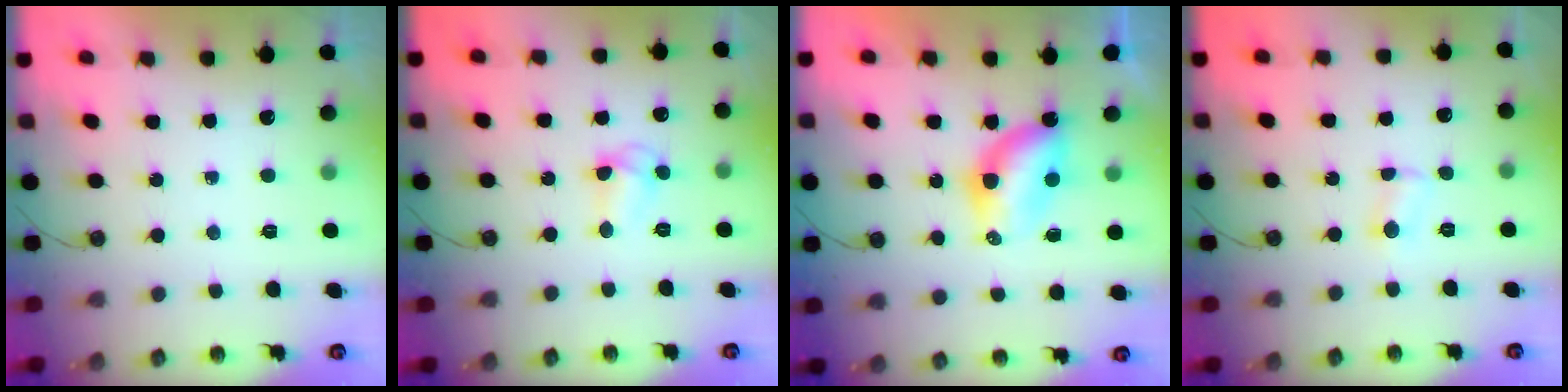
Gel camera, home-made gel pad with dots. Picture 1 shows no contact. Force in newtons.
{"total": 5.2, "press": 5.2, "slide": 0.5}
{"total": 6.4, "press": 6.4, "slide": 0.2}
{"total": 2.5, "press": 2.4, "slide": 0.8}